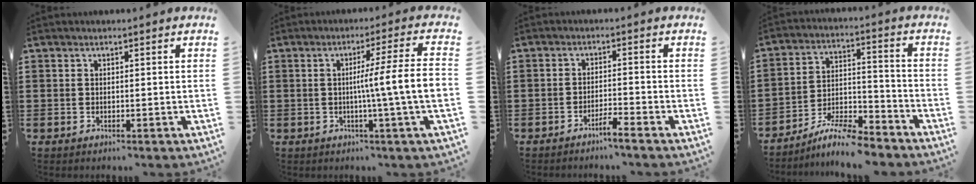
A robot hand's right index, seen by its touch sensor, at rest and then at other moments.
{"total": 8.4, "force": [-0.8, -1.0, 8.3], "torque": [-0.139, -0.014, -0.022]}
{"total": 2.6, "force": [-2.2, -0.3, 1.2], "torque": [-0.023, 0.000, -0.042]}
{"total": 7.9, "force": [-7.2, 0.9, 3.1], "torque": [-0.053, 0.012, -0.138]}